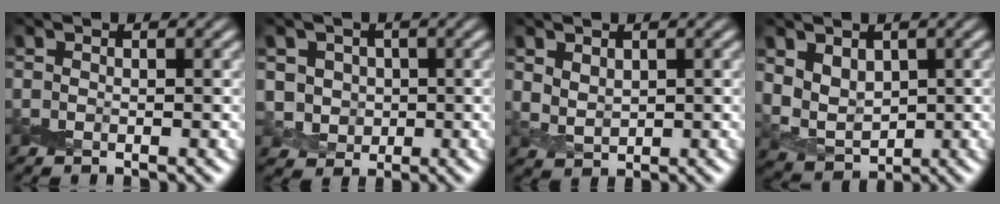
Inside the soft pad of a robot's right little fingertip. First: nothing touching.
{"total": 2.8, "force": [0.2, 2.7, 1.0], "torque": [-0.018, -0.004, 0.011]}
{"total": 1.9, "force": [0.8, 1.3, 1.1], "torque": [-0.027, -0.007, 0.021]}
{"total": 3.6, "force": [0.9, 2.7, 2.2], "torque": [-0.047, -0.012, 0.023]}